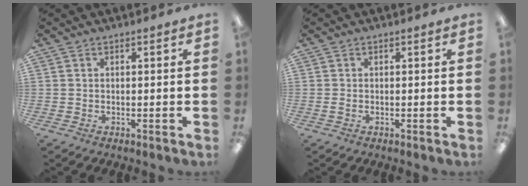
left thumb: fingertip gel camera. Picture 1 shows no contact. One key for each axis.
{"total": 0.8, "fx": -0.2, "fy": 0.3, "fz": 0.7, "tx": -0.012, "ty": -0.001, "tz": -0.003}